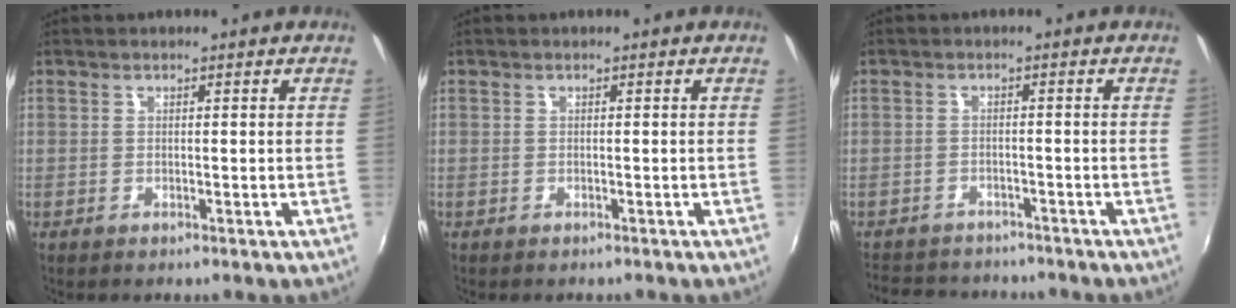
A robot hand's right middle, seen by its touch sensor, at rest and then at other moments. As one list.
[{"total": 0.0}, {"total": 8.3, "force": [-7.3, 3.5, 2.0], "torque": [-0.058, 0.007, -0.110]}]